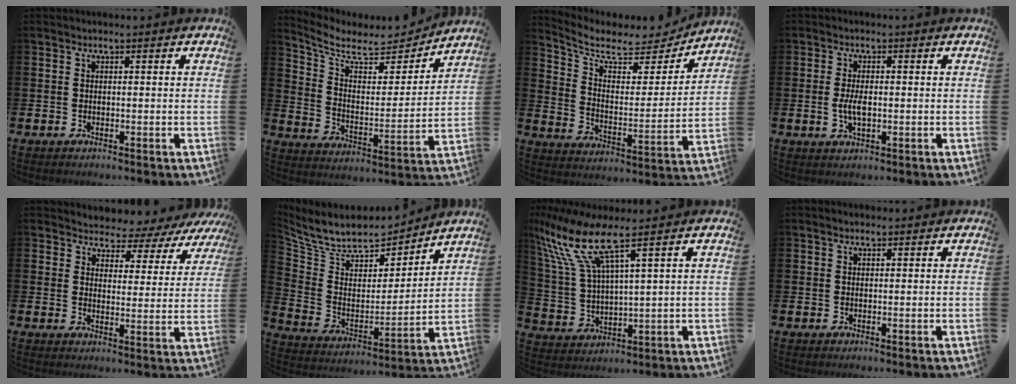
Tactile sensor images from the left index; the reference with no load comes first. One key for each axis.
{"total": 8.4, "fx": 7.4, "fy": 3.0, "fz": 2.6, "tx": -0.088, "ty": -0.053, "tz": 0.127}
{"total": 7.8, "fx": 7.0, "fy": 2.5, "fz": 2.4, "tx": -0.074, "ty": -0.056, "tz": 0.115}
{"total": 3.1, "fx": 0.0, "fy": 1.4, "fz": 2.8, "tx": -0.045, "ty": -0.006, "tz": -0.006}
{"total": 3.7, "fx": 3.5, "fy": 1.1, "fz": -0.4, "tx": -0.004, "ty": -0.044, "tz": 0.053}
{"total": 8.7, "fx": 7.7, "fy": 3.3, "fz": 2.1, "tx": -0.084, "ty": -0.055, "tz": 0.136}
{"total": 10.1, "fx": 7.3, "fy": 2.2, "fz": 6.7, "tx": -0.162, "ty": -0.032, "tz": 0.123}
{"total": 1.3, "fx": 1.2, "fy": 0.3, "fz": 0.4, "tx": 0.007, "ty": -0.004, "tz": 0.020}